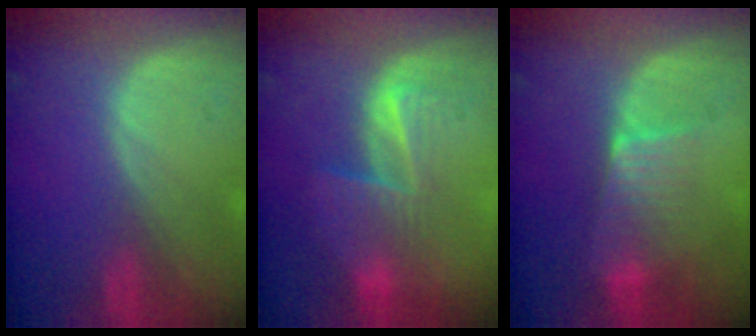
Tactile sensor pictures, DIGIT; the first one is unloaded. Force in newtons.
{"total": 6.7, "press": 5.7, "slide": 3.5}
{"total": 6.5, "press": 5.8, "slide": 3.1}